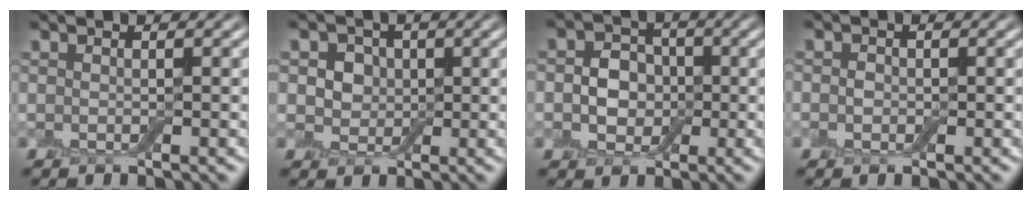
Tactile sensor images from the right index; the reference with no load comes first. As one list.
[{"total": 4.0, "force": [1.0, 3.4, 1.8], "torque": [-0.028, 0.004, 0.005]}, {"total": 4.1, "force": [-0.7, 3.4, 2.1], "torque": [-0.021, -0.004, -0.024]}, {"total": 0.9, "force": [-0.4, 0.8, 0.2], "torque": [-0.001, 0.000, -0.011]}]